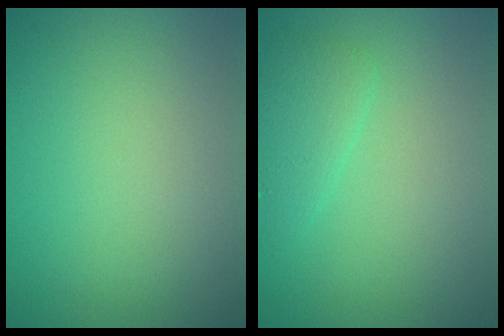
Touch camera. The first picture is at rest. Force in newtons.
{"total": 1.9, "press": 1.9, "slide": 0.2}